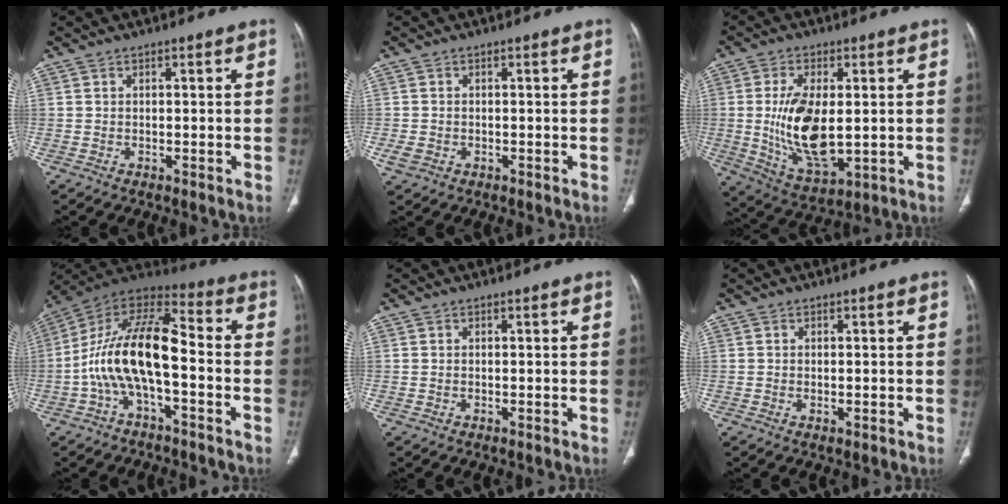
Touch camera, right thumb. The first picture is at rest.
{"total": 2.1, "force": [-0.6, 1.7, 1.1], "torque": [-0.029, 0.002, -0.006]}
{"total": 14.3, "force": [0.0, 6.9, 12.5], "torque": [-0.233, -0.021, 0.013]}
{"total": 16.1, "force": [-3.5, 6.8, 14.2], "torque": [-0.263, 0.068, -0.071]}
{"total": 0.0}
{"total": 0.7, "force": [-0.2, 0.3, 0.6], "torque": [-0.013, -0.003, -0.001]}